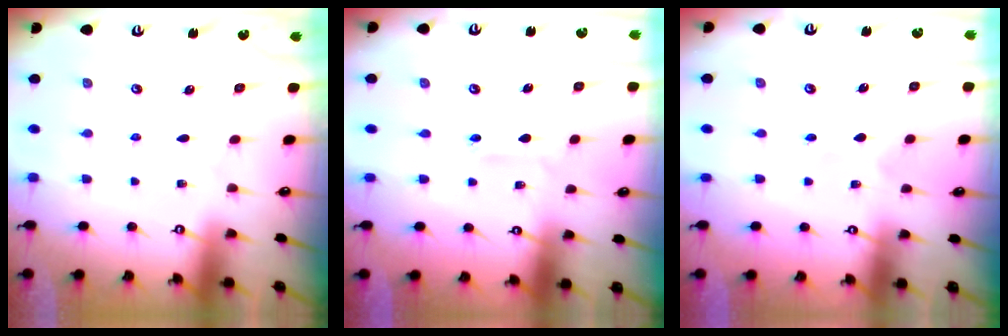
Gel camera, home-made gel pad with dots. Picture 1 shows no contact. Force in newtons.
{"total": 3.0, "press": 2.9, "slide": 0.6}
{"total": 2.2, "press": 2.0, "slide": 0.8}